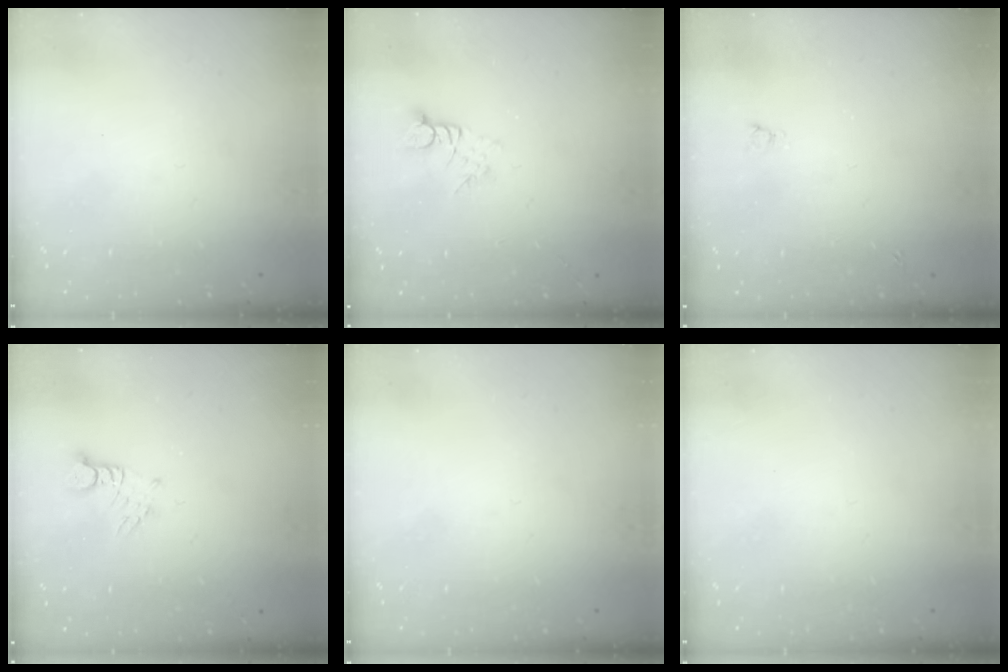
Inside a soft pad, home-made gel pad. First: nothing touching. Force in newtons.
{"total": 3.4, "press": 3.4, "slide": 0.3}
{"total": 2.6, "press": 2.6, "slide": 0.5}
{"total": 2.9, "press": 2.9, "slide": 0.1}
{"total": 0.0}
{"total": 0.0}